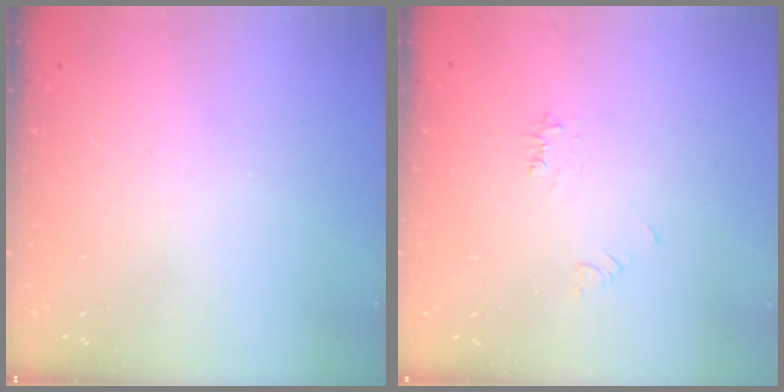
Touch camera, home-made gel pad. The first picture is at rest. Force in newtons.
{"total": 4.5, "press": 4.5, "slide": 0.7}